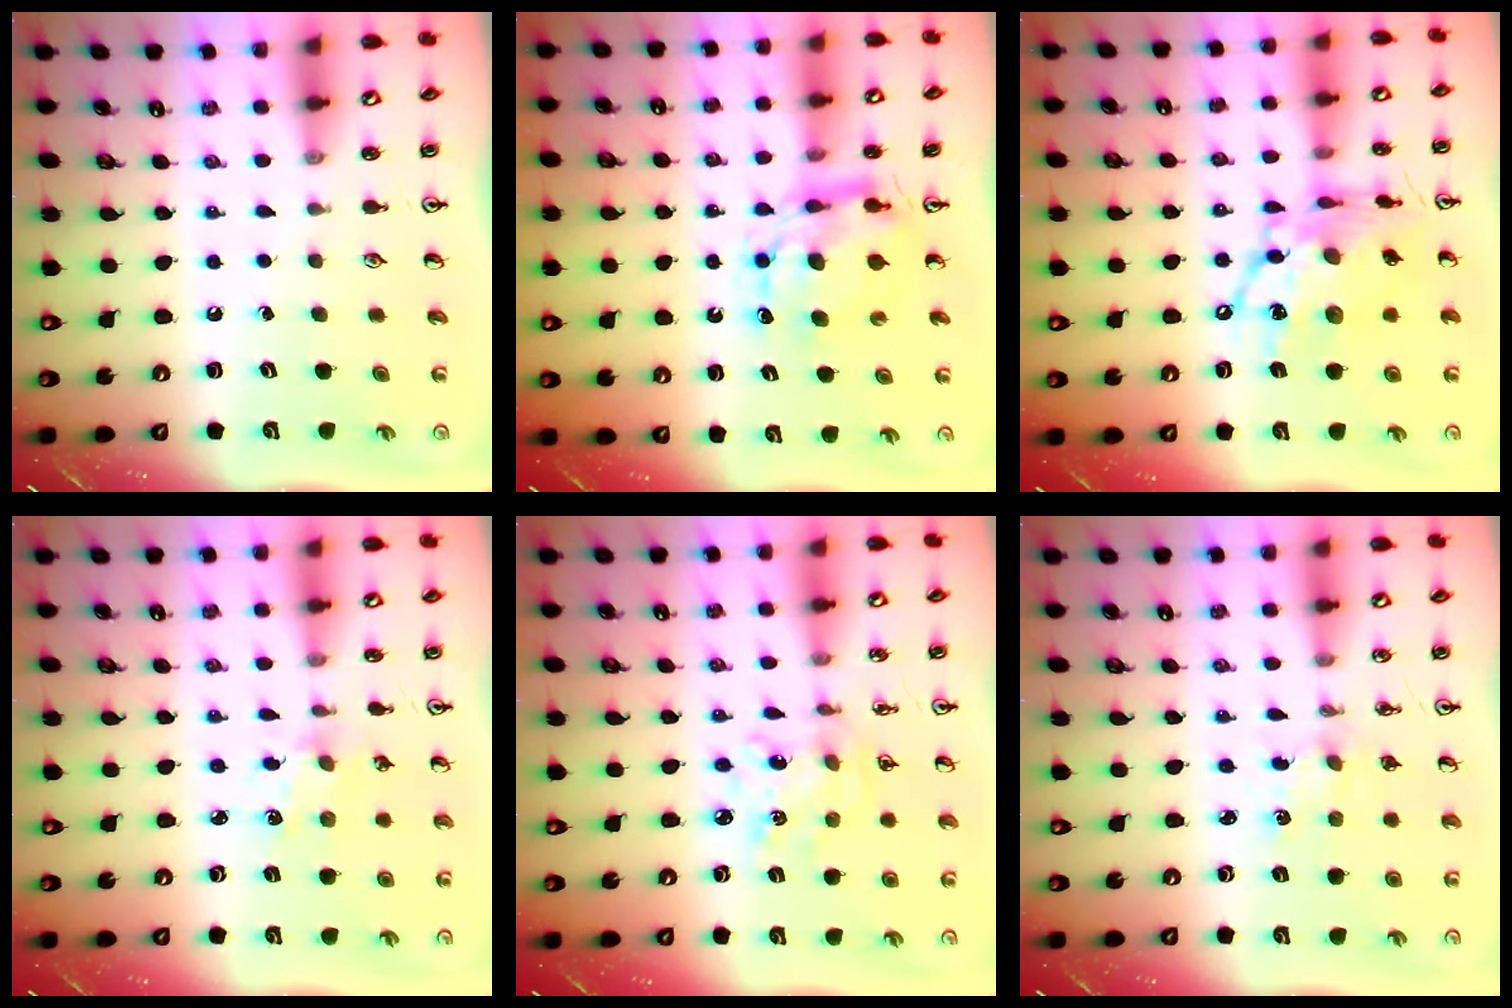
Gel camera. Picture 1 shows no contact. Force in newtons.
{"total": 9.1, "press": 9.1, "slide": 0.3}
{"total": 16.8, "press": 16.7, "slide": 1.5}
{"total": 1.6, "press": 1.5, "slide": 0.5}
{"total": 6.2, "press": 6.2, "slide": 0.3}
{"total": 1.2, "press": 1.2, "slide": 0.2}